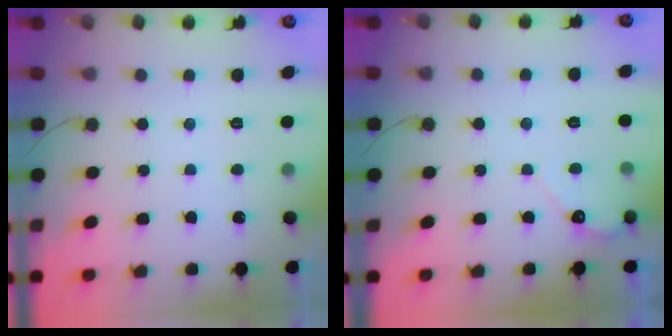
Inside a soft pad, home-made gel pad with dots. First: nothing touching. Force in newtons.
{"total": 2.7, "press": 2.7, "slide": 0.2}